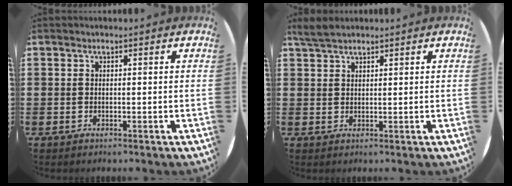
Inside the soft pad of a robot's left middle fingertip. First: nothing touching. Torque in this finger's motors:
{"motor_torque": [0.42, -0.35, 0.03, 0.00]}